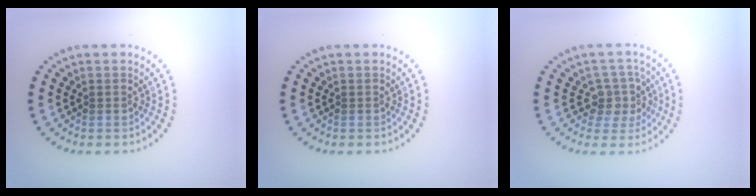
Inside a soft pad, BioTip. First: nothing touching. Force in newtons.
{"total": 0.0}
{"total": 3.1, "press": 2.4, "slide": 2.0}